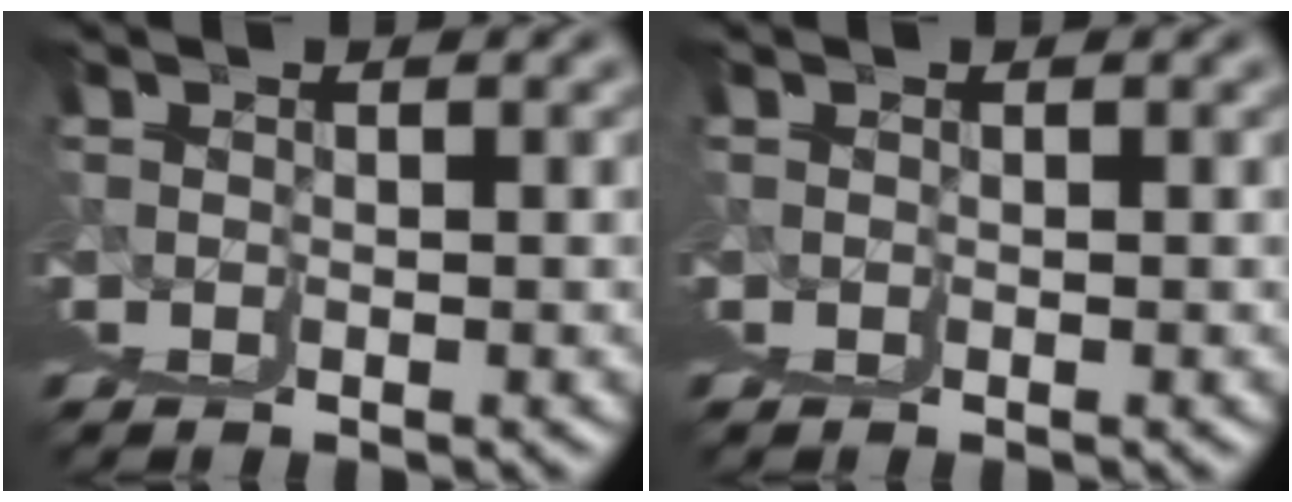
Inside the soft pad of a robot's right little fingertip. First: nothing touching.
{"total": 0.0}